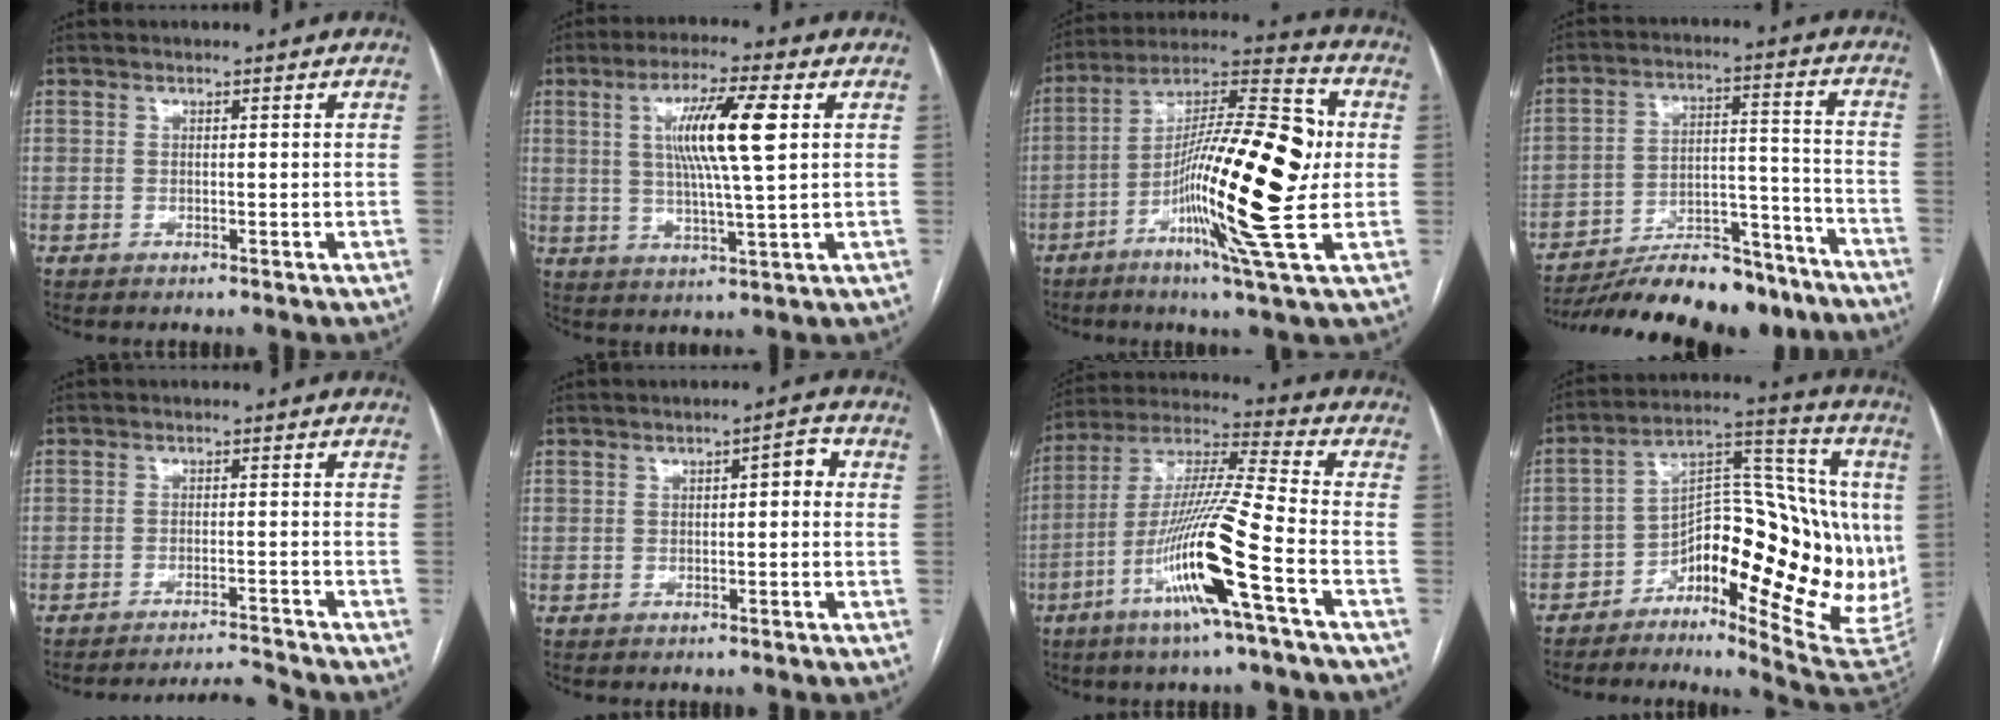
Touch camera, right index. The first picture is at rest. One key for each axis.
{"total": 10.7, "fx": 2.6, "fy": 0.2, "fz": 10.4, "tx": -0.190, "ty": 0.005, "tz": 0.046}
{"total": 21.9, "fx": -2.0, "fy": 1.8, "fz": 21.8, "tx": -0.370, "ty": 0.009, "tz": -0.041}
{"total": 21.0, "fx": -18.5, "fy": 4.8, "fz": 8.6, "tx": -0.119, "ty": 0.018, "tz": -0.283}
{"total": 6.1, "fx": -5.3, "fy": -2.9, "fz": -0.8, "tx": 0.010, "ty": 0.002, "tz": -0.089}
{"total": 2.5, "fx": 0.1, "fy": 0.8, "fz": 2.3, "tx": -0.029, "ty": 0.015, "tz": -0.001}
{"total": 16.6, "fx": -6.9, "fy": -0.9, "fz": 15.1, "tx": -0.301, "ty": -0.010, "tz": -0.132}
{"total": 19.2, "fx": -2.5, "fy": 8.3, "fz": 17.1, "tx": -0.227, "ty": 0.041, "tz": -0.037}